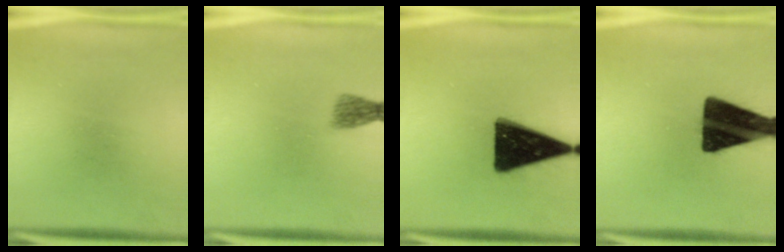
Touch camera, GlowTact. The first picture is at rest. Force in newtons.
{"total": 2.4}
{"total": 17.2}
{"total": 18.0}